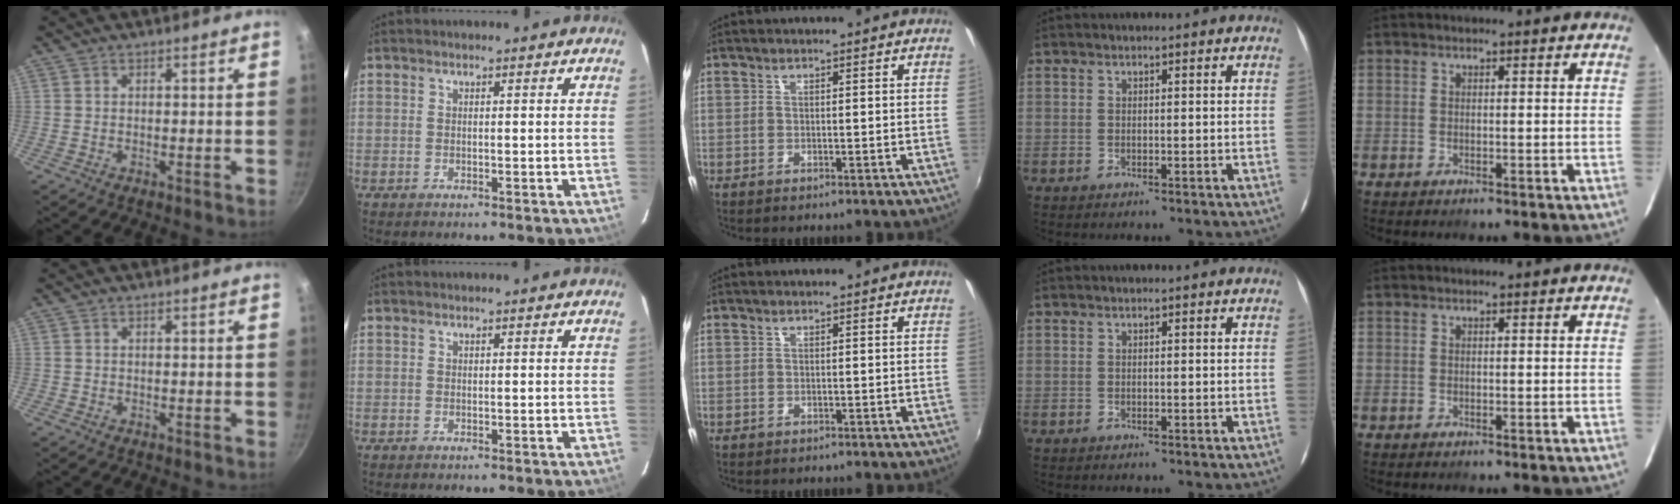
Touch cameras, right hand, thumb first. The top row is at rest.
{}